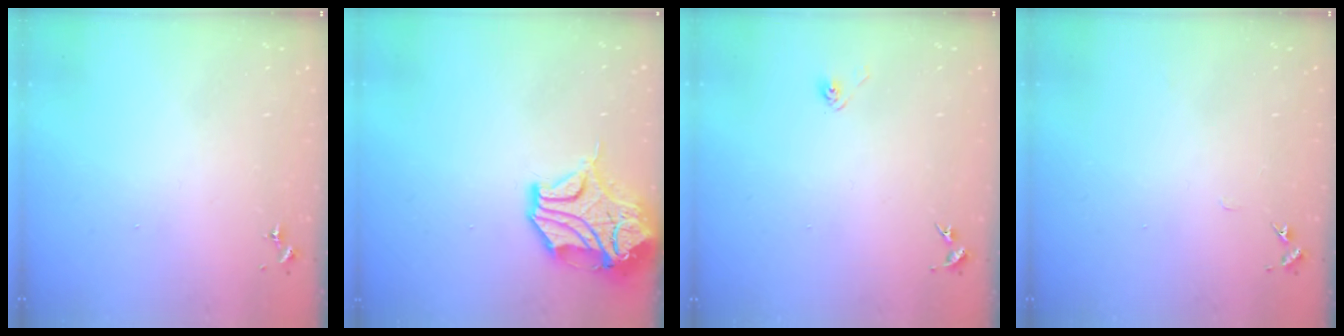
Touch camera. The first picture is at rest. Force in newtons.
{"total": 15.8, "press": 15.6, "slide": 2.5}
{"total": 2.9, "press": 2.6, "slide": 1.4}
{"total": 4.0, "press": 4.0, "slide": 0.5}